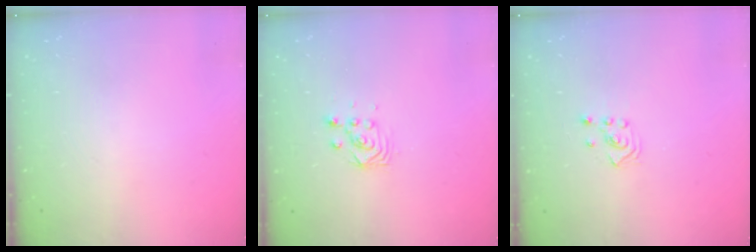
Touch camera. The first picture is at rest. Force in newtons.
{"total": 2.9, "press": 2.9, "slide": 0.4}
{"total": 2.6, "press": 2.4, "slide": 0.9}